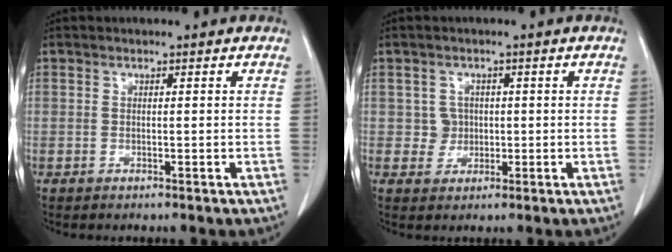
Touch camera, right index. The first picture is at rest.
{"total": 2.6, "force": [0.2, 2.6, 0.3], "torque": [0.002, 0.005, 0.004]}